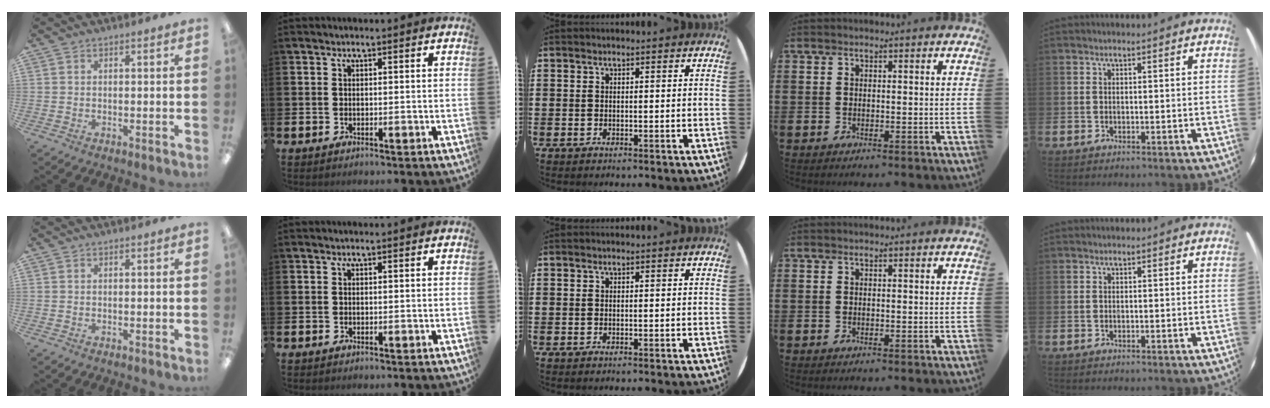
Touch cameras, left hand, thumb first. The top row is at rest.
{}